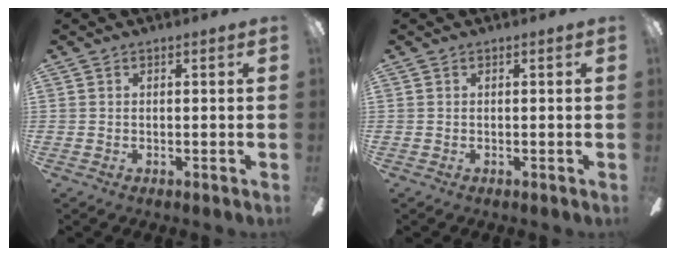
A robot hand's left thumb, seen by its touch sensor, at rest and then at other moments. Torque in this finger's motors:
{"motor_torque": [-0.01, -0.01, -0.10, 0.10, 0.00]}